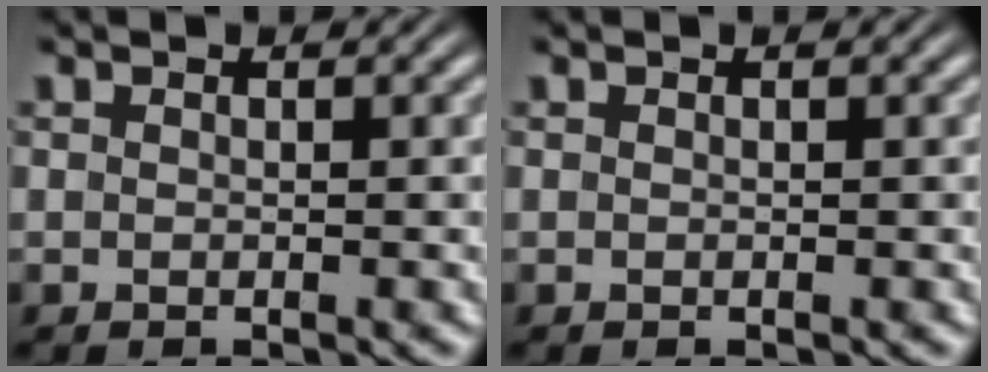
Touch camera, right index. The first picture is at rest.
{"total": 0.0}